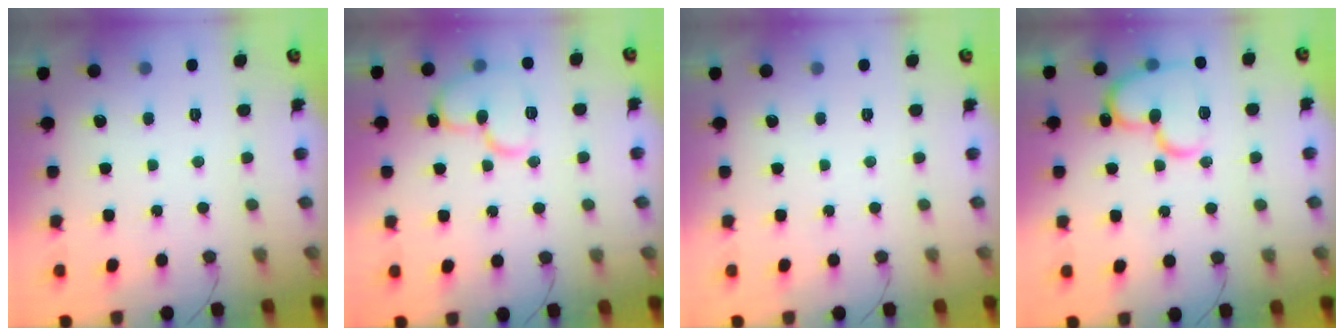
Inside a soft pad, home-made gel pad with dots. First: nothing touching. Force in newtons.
{"total": 12.7, "press": 12.6, "slide": 2.0}
{"total": 0.0}
{"total": 16.7, "press": 16.6, "slide": 2.3}